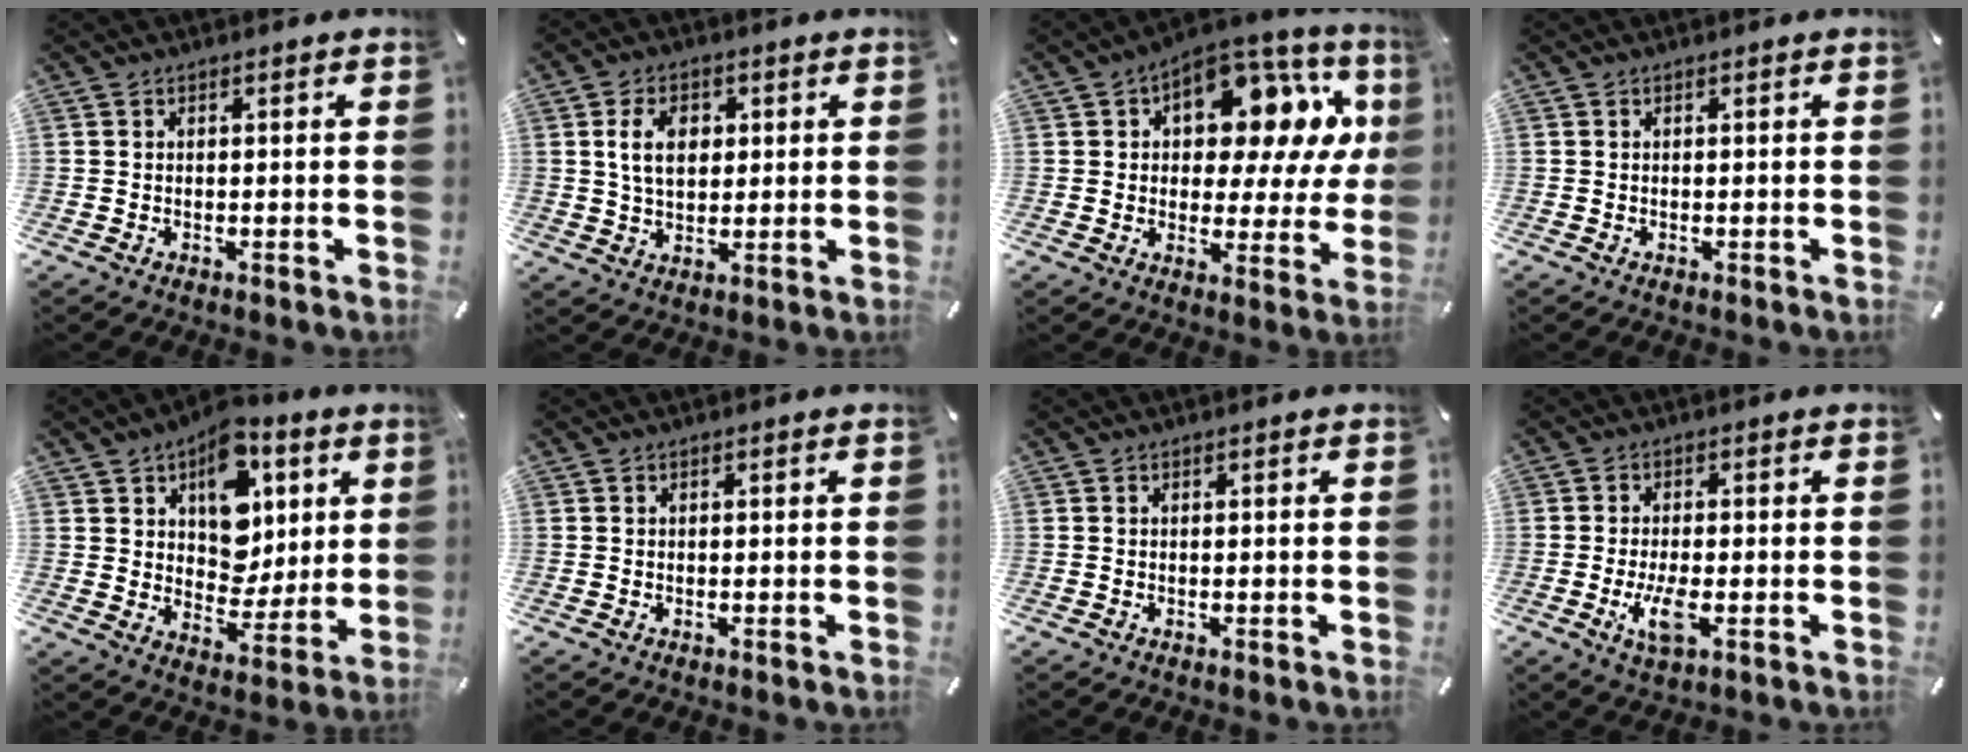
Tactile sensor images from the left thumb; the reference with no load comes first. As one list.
[{"total": 7.8, "force": [1.7, 5.6, 5.1], "torque": [-0.094, 0.002, 0.025]}, {"total": 16.1, "force": [6.9, 9.1, 11.3], "torque": [-0.155, -0.050, 0.116]}, {"total": 0.0}, {"total": 14.5, "force": [5.4, 10.8, 7.9], "torque": [-0.104, -0.032, 0.098]}, {"total": 0.0}, {"total": 0.0}, {"total": 6.3, "force": [-1.8, 2.3, 5.7], "torque": [-0.126, -0.010, -0.032]}]